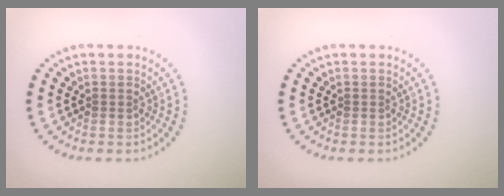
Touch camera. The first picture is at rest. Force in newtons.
{"total": 0.0}